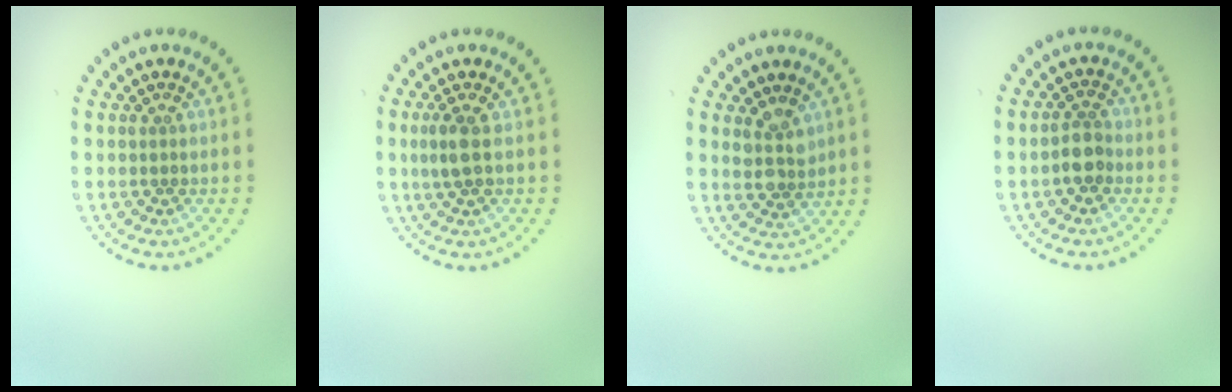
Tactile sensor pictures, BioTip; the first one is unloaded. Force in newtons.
{"total": 1.7, "press": 1.6, "slide": 0.7}
{"total": 2.3, "press": 2.1, "slide": 1.1}
{"total": 2.0, "press": 1.8, "slide": 0.9}